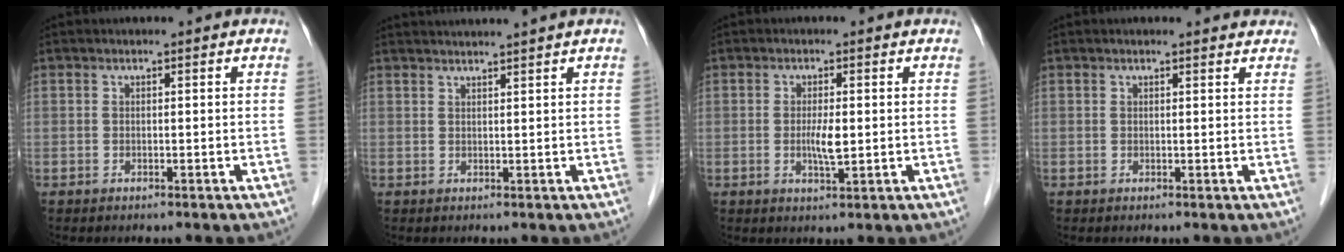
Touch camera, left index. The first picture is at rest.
{"total": 5.7, "force": [5.2, -1.4, 2.0], "torque": [-0.021, 0.019, 0.066]}
{"total": 3.0, "force": [-0.1, 0.5, 3.0], "torque": [-0.059, -0.004, 0.001]}
{"total": 3.8, "force": [3.6, 0.7, 1.0], "torque": [-0.014, 0.009, 0.030]}